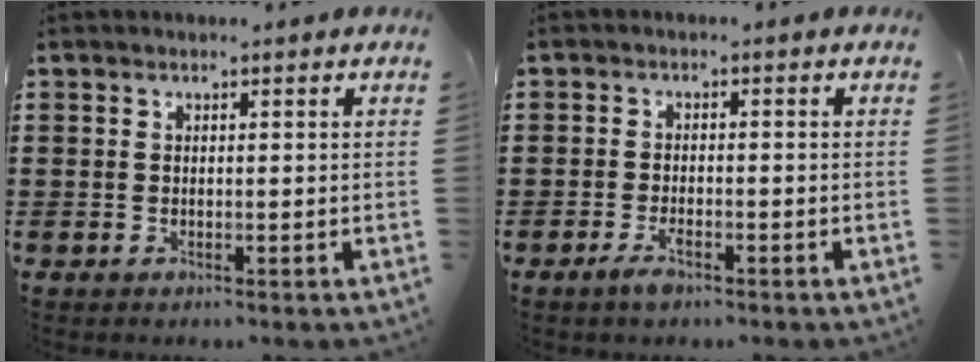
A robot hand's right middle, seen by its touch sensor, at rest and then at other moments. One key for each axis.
{"total": 2.7, "fx": -1.6, "fy": 0.8, "fz": 2.0, "tx": -0.040, "ty": -0.001, "tz": -0.032}